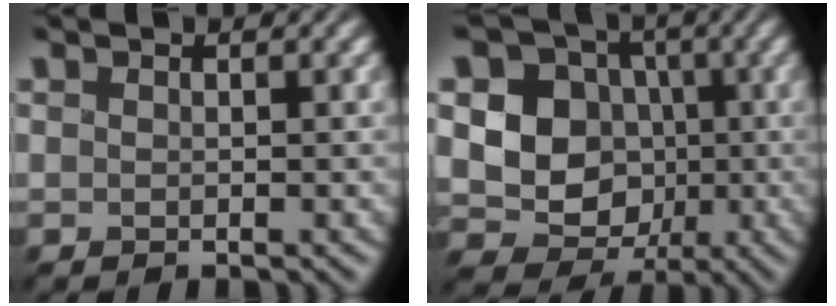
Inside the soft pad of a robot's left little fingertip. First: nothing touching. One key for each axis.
{"total": 10.8, "fx": 0.0, "fy": 10.0, "fz": 4.1, "tx": -0.086, "ty": 0.017, "tz": -0.027}